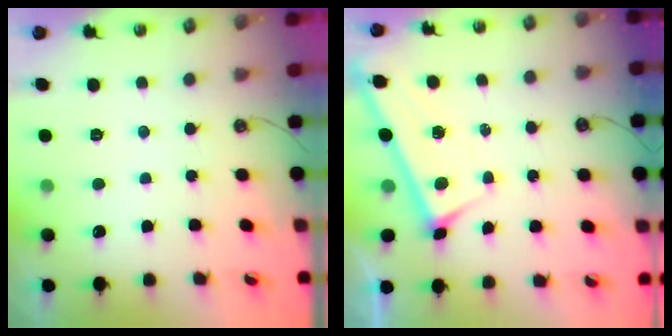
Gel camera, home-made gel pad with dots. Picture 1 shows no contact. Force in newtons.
{"total": 3.1, "press": 3.1, "slide": 0.2}